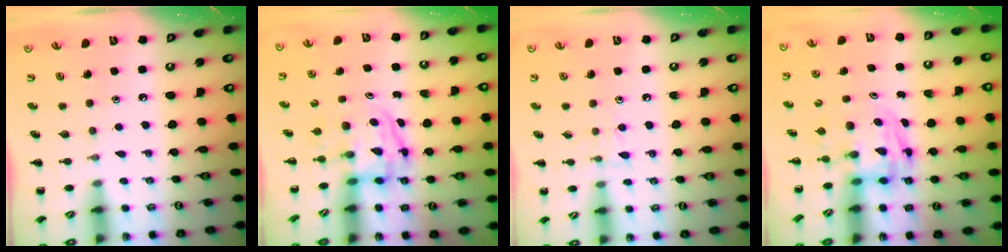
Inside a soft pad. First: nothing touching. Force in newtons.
{"total": 3.8, "press": 3.8, "slide": 0.6}
{"total": 5.2, "press": 5.0, "slide": 1.2}
{"total": 2.9, "press": 2.9, "slide": 0.5}